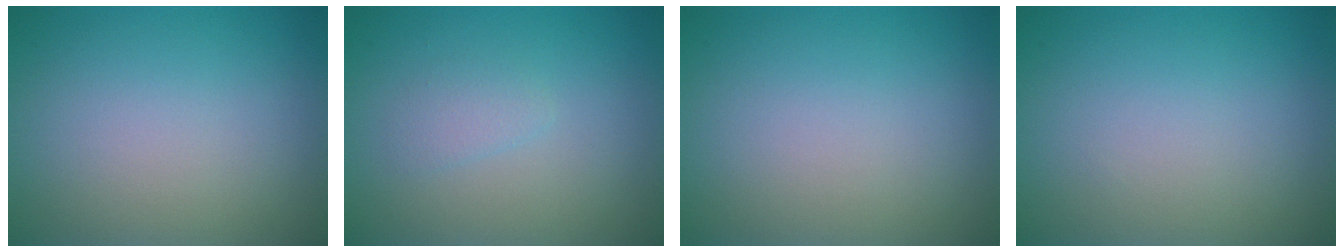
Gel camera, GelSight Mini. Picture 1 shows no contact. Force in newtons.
{"total": 1.1, "press": 1.1, "slide": 0.0}
{"total": 0.0}
{"total": 0.0}